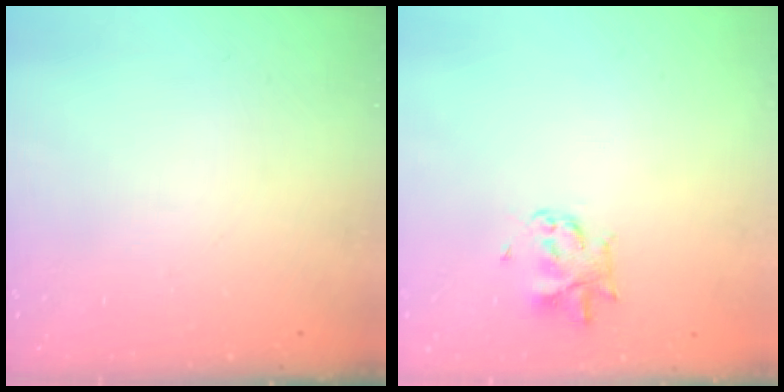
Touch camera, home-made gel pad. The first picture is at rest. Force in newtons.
{"total": 3.0, "press": 2.9, "slide": 0.4}